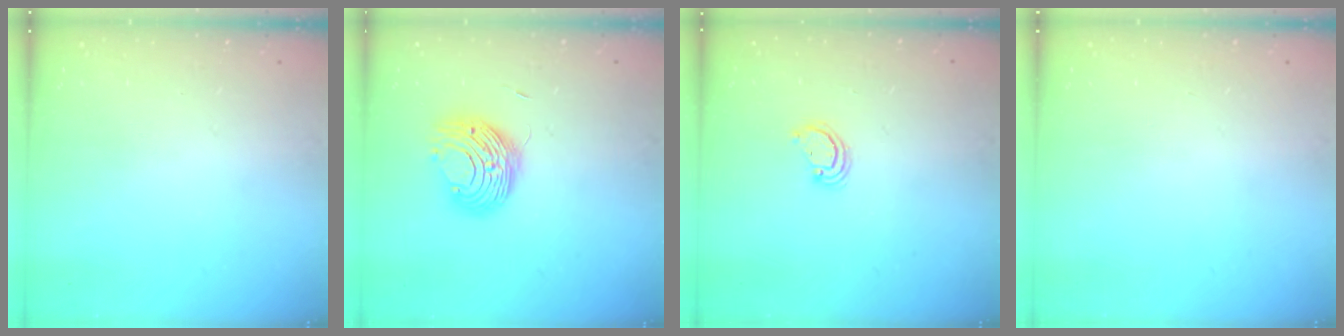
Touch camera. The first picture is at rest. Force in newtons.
{"total": 9.4, "press": 9.4, "slide": 0.3}
{"total": 2.6, "press": 2.6, "slide": 0.3}
{"total": 0.0}